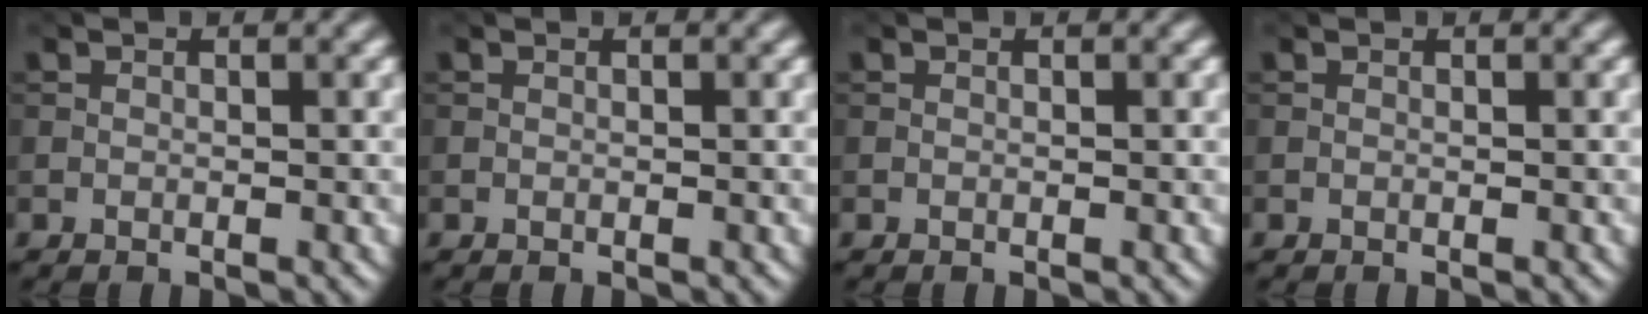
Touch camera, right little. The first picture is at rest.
{"total": 0.0}
{"total": 0.0}
{"total": 0.0}